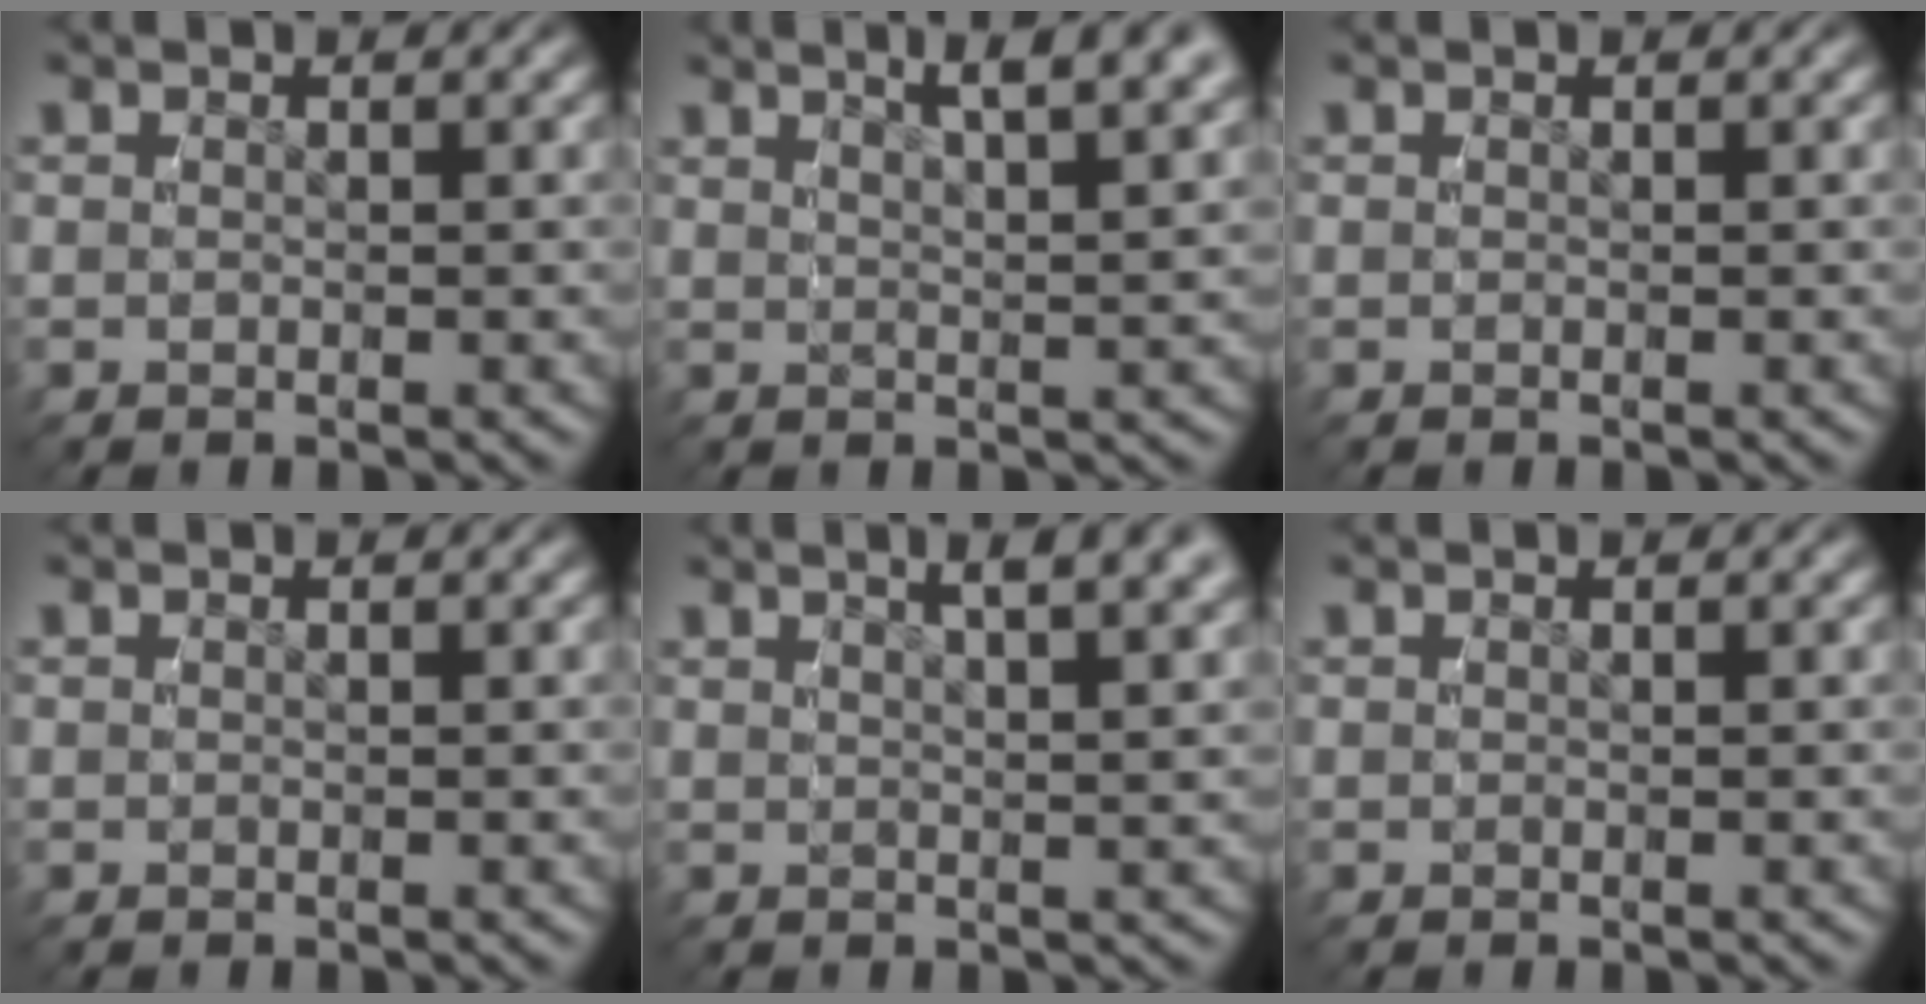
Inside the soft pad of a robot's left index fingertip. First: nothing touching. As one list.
[{"total": 5.2, "force": [4.0, 0.5, 3.3], "torque": [-0.035, 0.013, 0.060]}, {"total": 0.0}, {"total": 0.0}, {"total": 4.7, "force": [3.4, 0.5, 3.2], "torque": [-0.033, 0.017, 0.049]}, {"total": 0.0}]